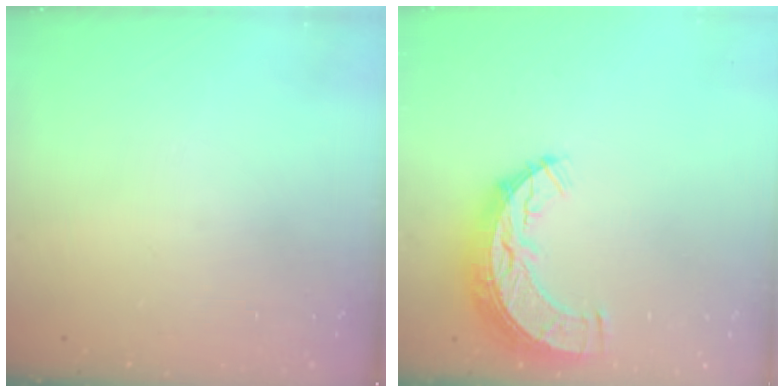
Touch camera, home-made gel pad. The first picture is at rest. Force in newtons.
{"total": 9.6, "press": 9.6, "slide": 0.8}